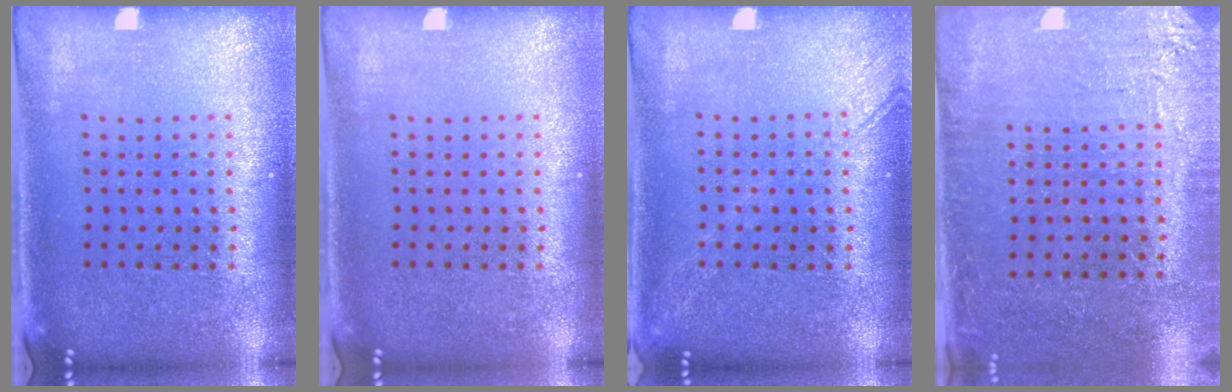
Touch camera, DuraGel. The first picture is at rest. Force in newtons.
{"total": 0.0}
{"total": 1.8, "press": 1.8, "slide": 0.2}
{"total": 2.9, "press": 2.7, "slide": 1.0}